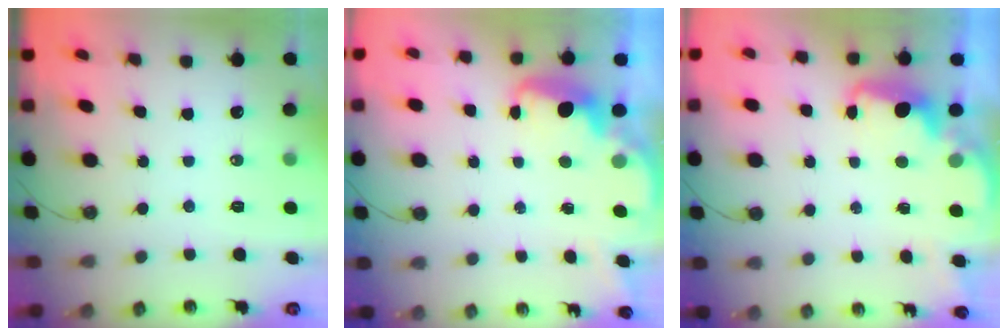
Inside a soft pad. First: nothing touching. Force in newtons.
{"total": 2.6, "press": 2.6, "slide": 0.5}
{"total": 2.2, "press": 2.1, "slide": 0.6}